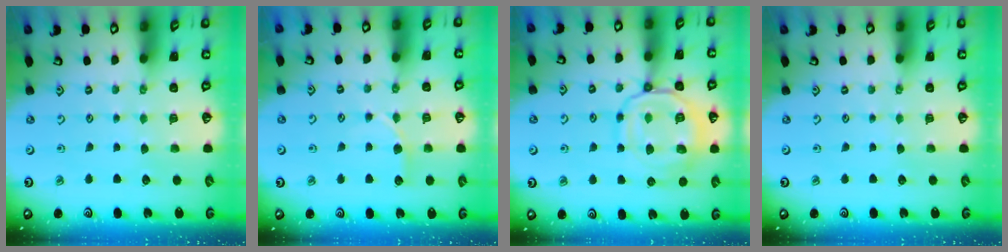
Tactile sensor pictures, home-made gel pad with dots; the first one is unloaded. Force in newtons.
{"total": 7.0, "press": 7.0, "slide": 0.5}
{"total": 15.7, "press": 15.7, "slide": 1.4}
{"total": 0.0}